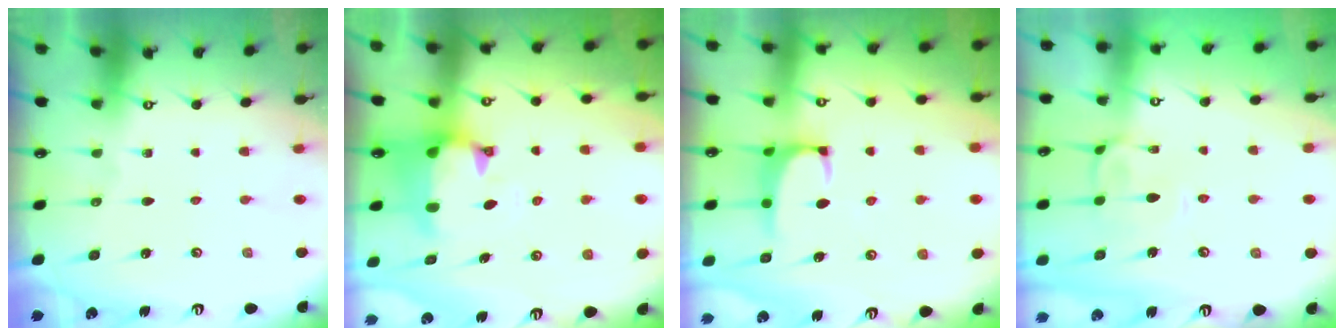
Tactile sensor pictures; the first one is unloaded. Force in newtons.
{"total": 1.2, "press": 0.1, "slide": 1.2}
{"total": 0.9, "press": 0.6, "slide": 0.6}
{"total": 1.8, "press": 1.5, "slide": 0.9}